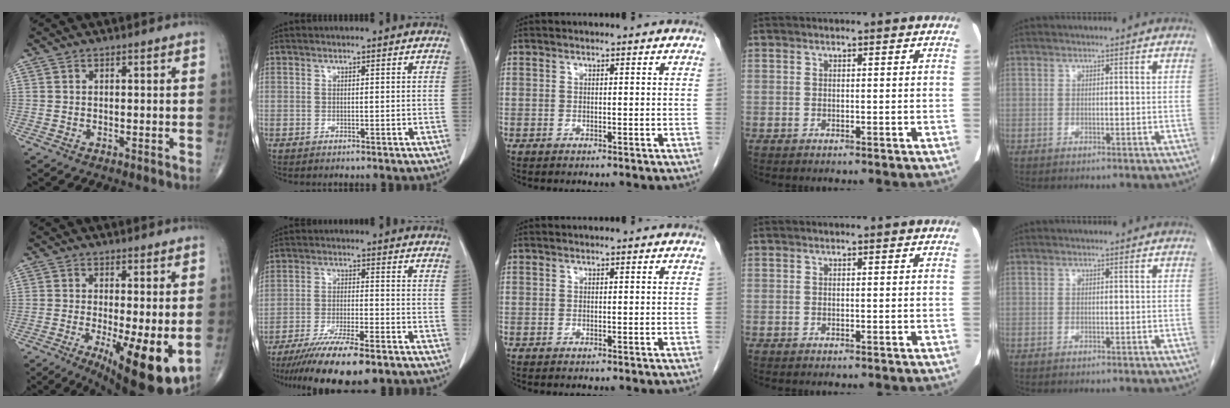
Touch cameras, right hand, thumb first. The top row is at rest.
{"thumb": {"total": 13.3, "force": [-3.2, 3.6, 12.4], "torque": [-0.182, -0.026, -0.039]}, "index": {"total": 13.8, "force": [-10.5, 1.9, 8.7], "torque": [-0.149, -0.032, -0.171]}}